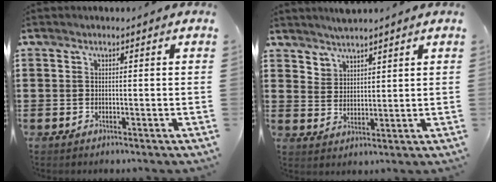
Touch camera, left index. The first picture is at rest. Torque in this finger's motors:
{"motor_torque": [0.41, -0.37, 0.10, 0.05]}